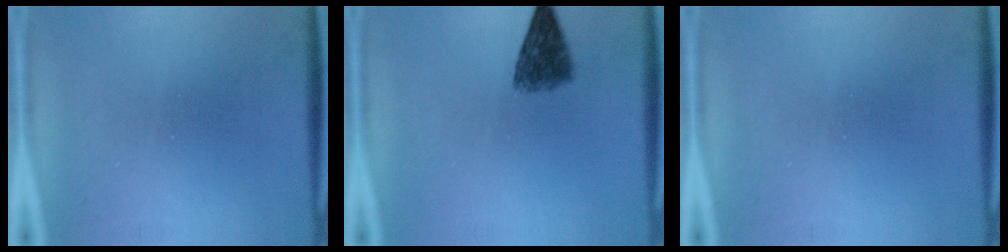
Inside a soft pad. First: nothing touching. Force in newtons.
{"total": 5.1}
{"total": 0.0}